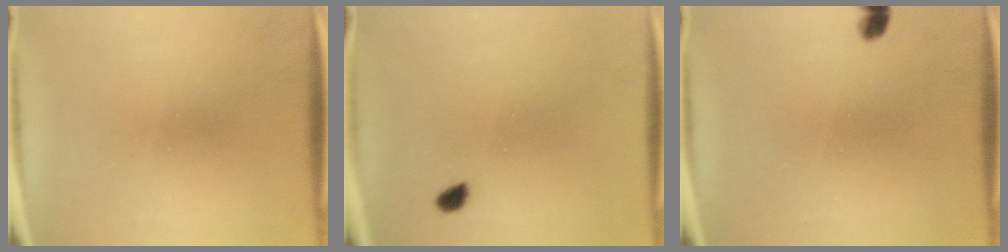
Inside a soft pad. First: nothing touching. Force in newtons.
{"total": 1.7}
{"total": 1.8}